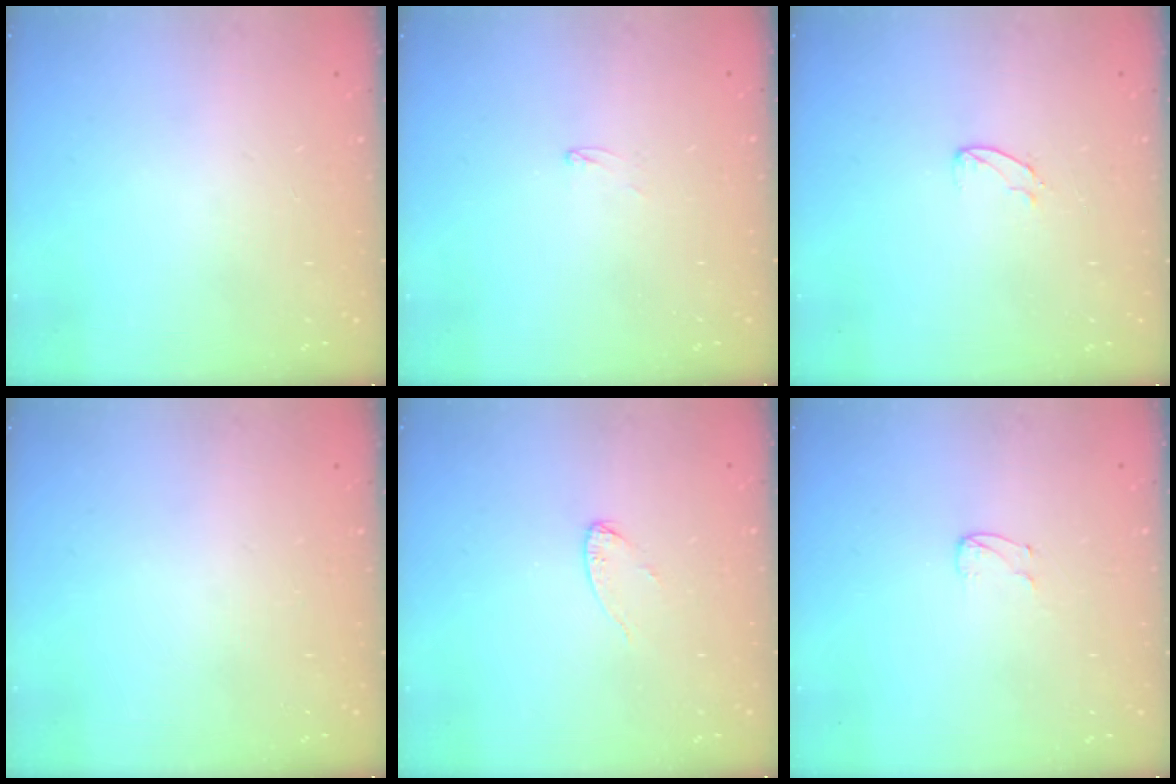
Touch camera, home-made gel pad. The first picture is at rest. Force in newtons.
{"total": 2.6, "press": 2.6, "slide": 0.2}
{"total": 5.4, "press": 5.4, "slide": 0.4}
{"total": 0.0}
{"total": 3.9, "press": 3.9, "slide": 0.3}
{"total": 3.6, "press": 3.6, "slide": 0.3}